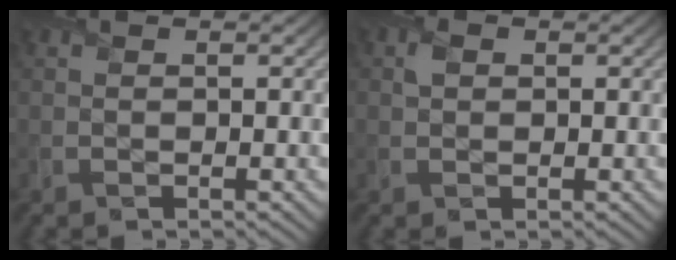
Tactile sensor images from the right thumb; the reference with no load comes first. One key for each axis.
{"total": 1.3, "fx": 0.5, "fy": 1.0, "fz": 0.6, "tx": -0.015, "ty": 0.003, "tz": 0.005}